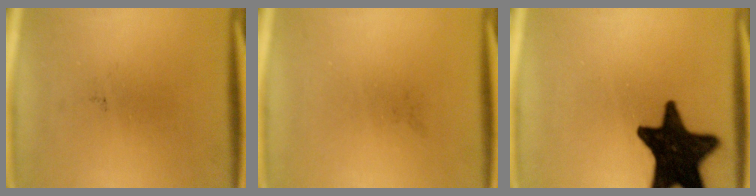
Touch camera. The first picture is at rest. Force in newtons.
{"total": 0.0}
{"total": 18.9}